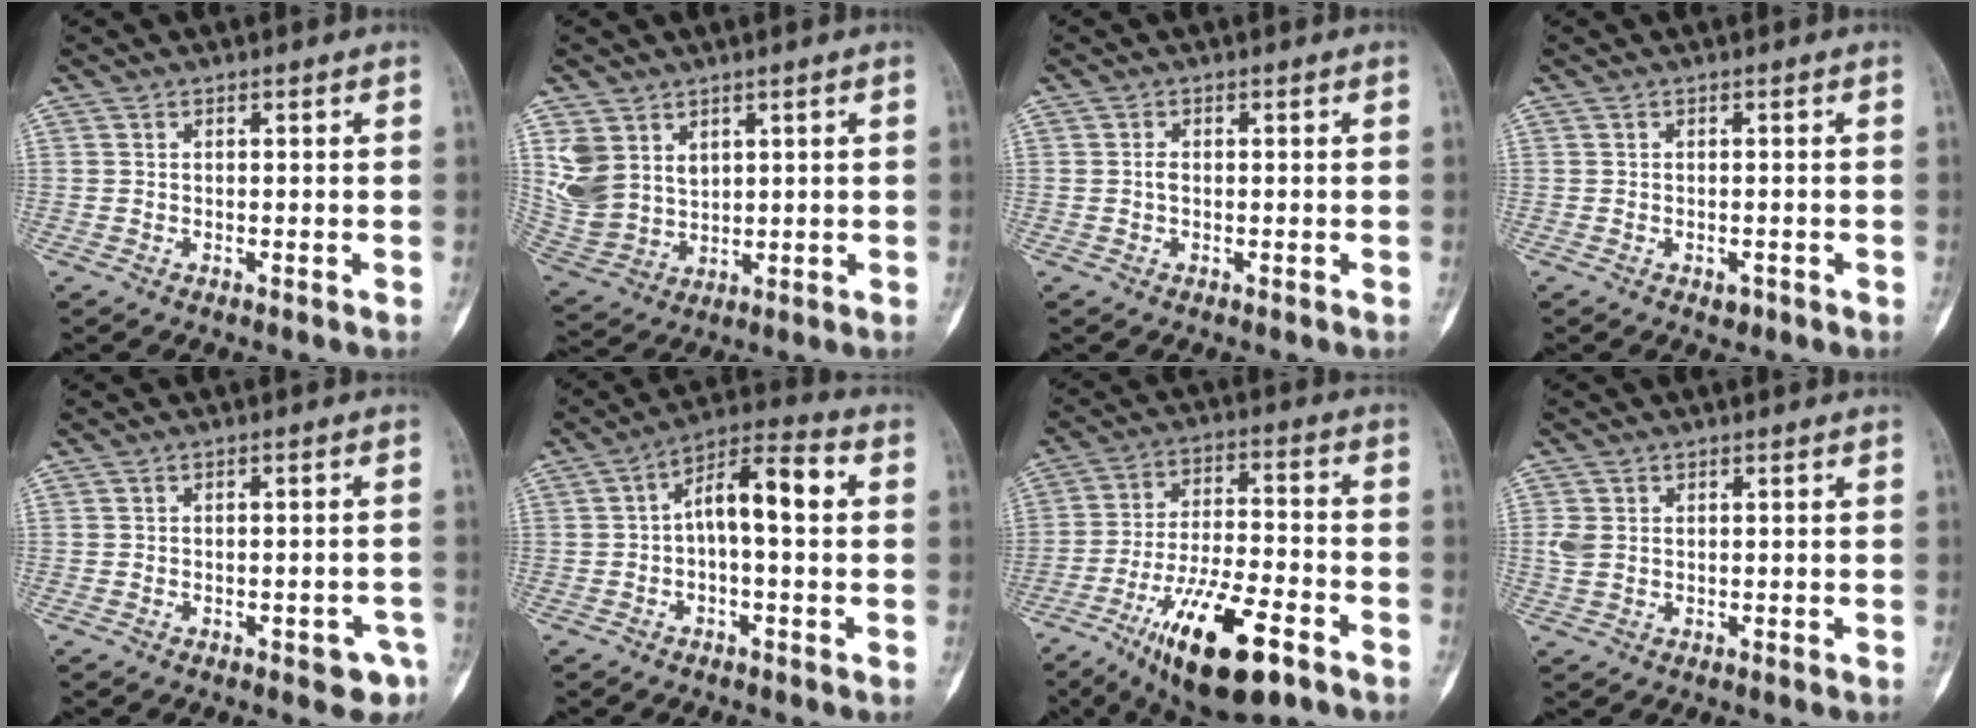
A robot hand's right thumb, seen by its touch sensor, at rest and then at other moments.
{"total": 9.1, "force": [3.9, 6.9, 4.5], "torque": [-0.080, -0.016, 0.102]}
{"total": 1.3, "force": [0.0, 0.8, 0.9], "torque": [-0.016, 0.001, -0.002]}
{"total": 1.4, "force": [-0.7, 0.9, 0.8], "torque": [-0.005, 0.004, -0.007]}
{"total": 4.1, "force": [-2.2, 1.9, 2.9], "torque": [-0.017, 0.017, -0.021]}
{"total": 9.7, "force": [0.5, 3.7, 9.0], "torque": [-0.144, 0.044, 0.001]}
{"total": 18.4, "force": [-9.9, 6.1, 14.2], "torque": [-0.249, 0.046, -0.163]}
{"total": 2.7, "force": [0.5, 2.0, 1.8], "torque": [-0.044, 0.003, 0.013]}